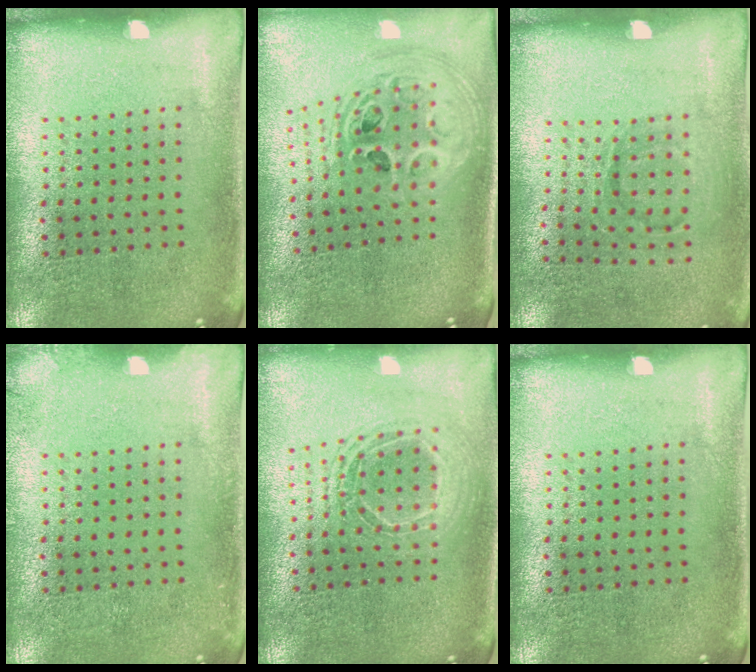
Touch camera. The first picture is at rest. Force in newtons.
{"total": 2.5, "press": 1.9, "slide": 1.6}
{"total": 1.0, "press": 0.7, "slide": 0.7}
{"total": 0.9, "press": 0.9, "slide": 0.1}
{"total": 1.5, "press": 1.3, "slide": 0.8}
{"total": 0.0}